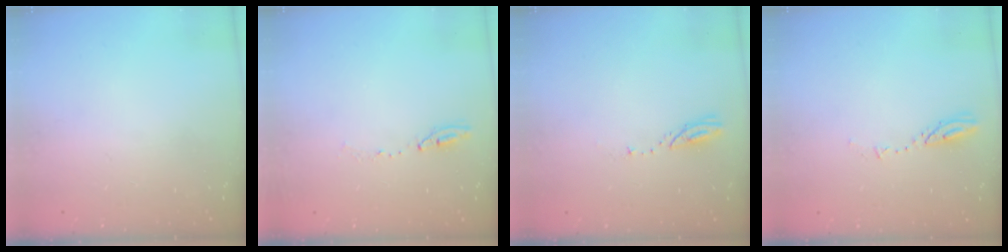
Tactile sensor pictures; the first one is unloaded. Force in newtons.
{"total": 5.7, "press": 5.7, "slide": 0.7}
{"total": 3.0, "press": 3.0, "slide": 0.2}
{"total": 3.2, "press": 3.2, "slide": 0.3}